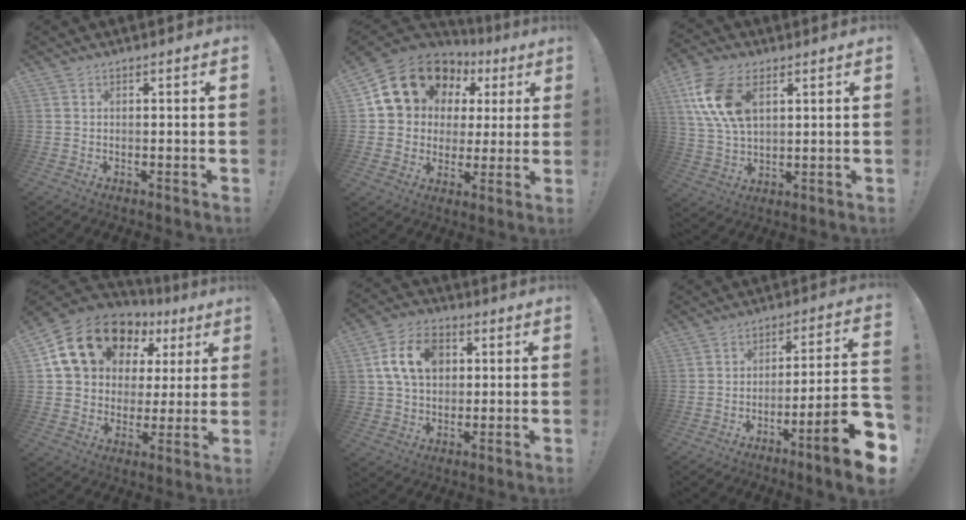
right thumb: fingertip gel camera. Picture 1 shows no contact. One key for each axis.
{"total": 16.7, "fx": 8.1, "fy": 12.8, "fz": 7.0, "tx": -0.104, "ty": -0.044, "tz": 0.169}
{"total": 14.6, "fx": 5.6, "fy": 8.4, "fz": 10.5, "tx": -0.213, "ty": -0.012, "tz": 0.105}
{"total": 19.3, "fx": 10.0, "fy": 13.5, "fz": 9.5, "tx": -0.152, "ty": -0.043, "tz": 0.201}
{"total": 13.7, "fx": 3.8, "fy": 10.7, "fz": 7.8, "tx": -0.122, "ty": 0.002, "tz": 0.075}
{"total": 14.8, "fx": -7.6, "fy": 1.1, "fz": 12.7, "tx": -0.177, "ty": 0.038, "tz": -0.115}